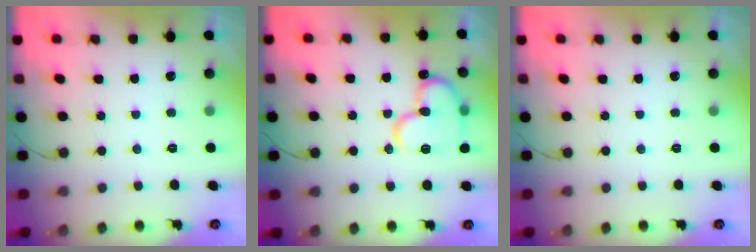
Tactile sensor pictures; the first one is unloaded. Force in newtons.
{"total": 15.0, "press": 14.8, "slide": 2.2}
{"total": 0.0}